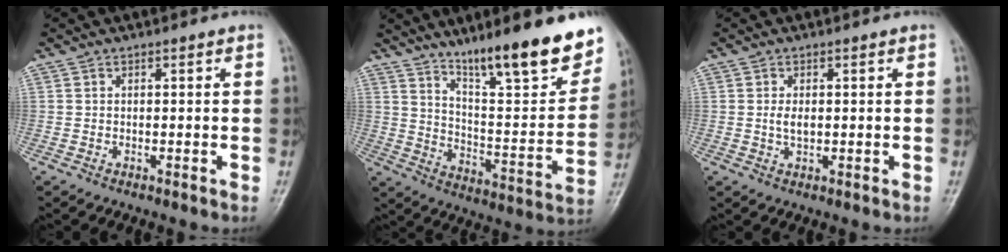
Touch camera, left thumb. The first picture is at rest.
{"total": 21.6, "force": [15.0, 4.2, 14.9], "torque": [-0.186, -0.078, 0.243]}
{"total": 2.3, "force": [0.3, 1.2, 2.0], "torque": [-0.037, -0.002, 0.007]}